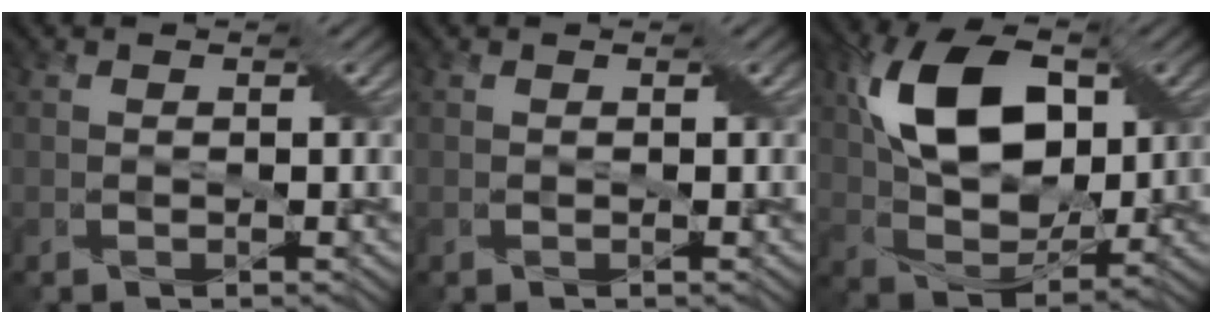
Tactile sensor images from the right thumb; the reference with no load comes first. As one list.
[{"total": 0.0}, {"total": 13.5, "force": [3.9, 8.3, 9.9], "torque": [-0.205, 0.013, 0.071]}]